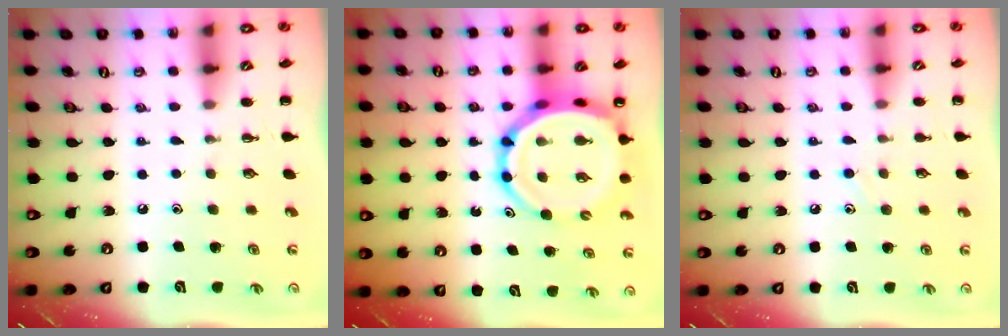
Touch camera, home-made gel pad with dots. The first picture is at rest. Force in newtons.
{"total": 13.1, "press": 12.5, "slide": 3.9}
{"total": 6.5, "press": 6.1, "slide": 2.3}